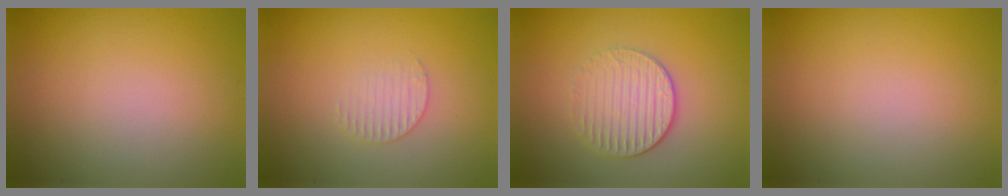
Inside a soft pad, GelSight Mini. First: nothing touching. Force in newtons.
{"total": 1.5, "press": 1.5, "slide": 0.4}
{"total": 3.1, "press": 2.7, "slide": 1.5}
{"total": 0.0}